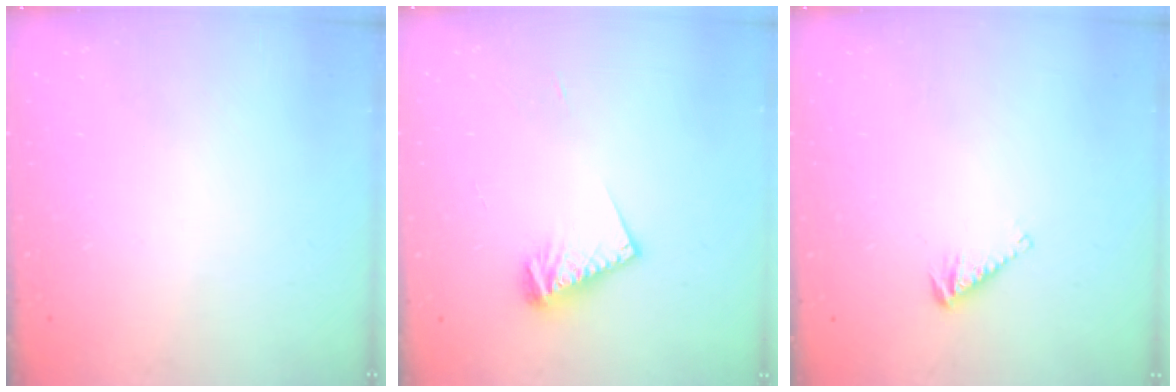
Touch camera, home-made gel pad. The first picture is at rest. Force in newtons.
{"total": 8.6, "press": 8.5, "slide": 1.0}
{"total": 3.4, "press": 3.3, "slide": 0.6}